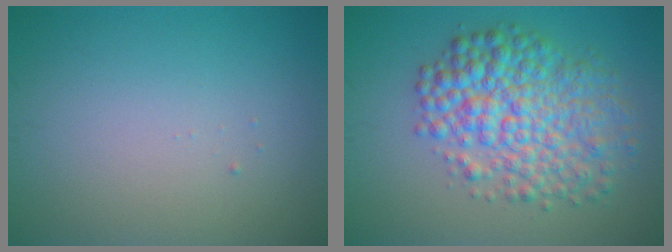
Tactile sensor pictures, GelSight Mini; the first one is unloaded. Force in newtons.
{"total": 7.3, "press": 7.3, "slide": 0.1}